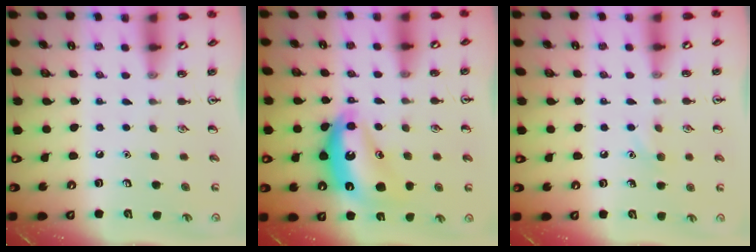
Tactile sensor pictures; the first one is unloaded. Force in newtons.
{"total": 14.4, "press": 14.4, "slide": 1.3}
{"total": 5.3, "press": 5.1, "slide": 1.4}